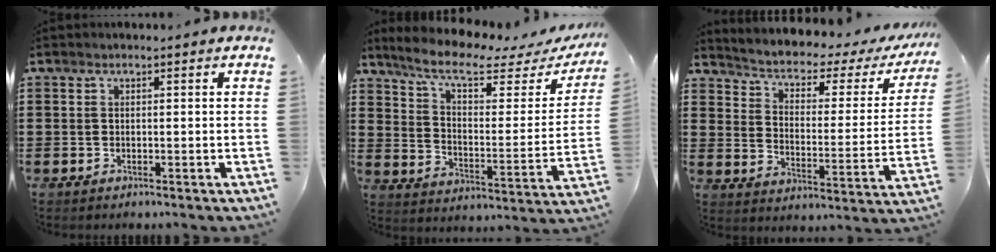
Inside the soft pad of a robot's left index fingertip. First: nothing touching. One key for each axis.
{"total": 8.6, "fx": 6.5, "fy": 1.9, "fz": 5.4, "tx": -0.124, "ty": -0.037, "tz": 0.107}
{"total": 2.6, "fx": 1.3, "fy": 1.2, "fz": 1.9, "tx": -0.050, "ty": -0.020, "tz": 0.010}